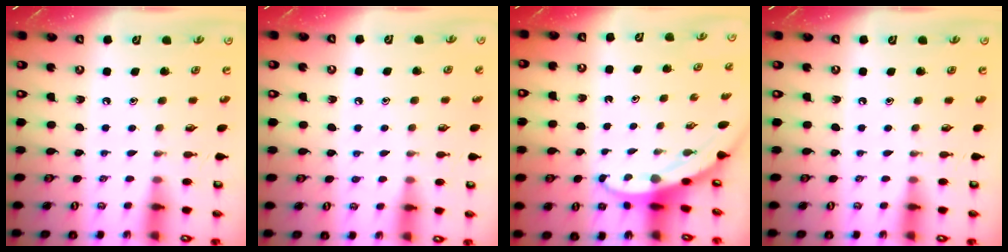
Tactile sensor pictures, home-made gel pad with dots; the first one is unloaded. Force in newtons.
{"total": 4.2, "press": 4.1, "slide": 0.5}
{"total": 3.8, "press": 3.8, "slide": 0.5}
{"total": 0.0}